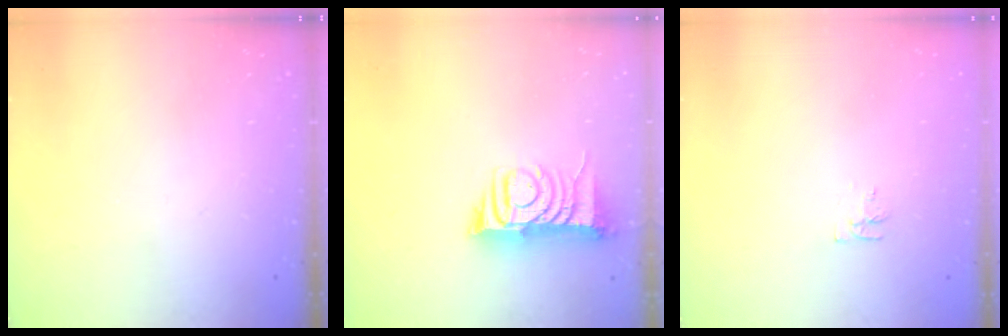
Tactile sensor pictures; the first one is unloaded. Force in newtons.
{"total": 7.9, "press": 7.9, "slide": 1.0}
{"total": 3.7, "press": 3.6, "slide": 0.6}